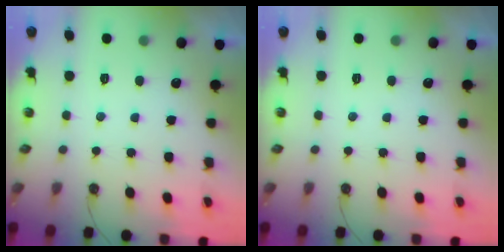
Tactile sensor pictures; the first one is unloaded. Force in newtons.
{"total": 0.0}